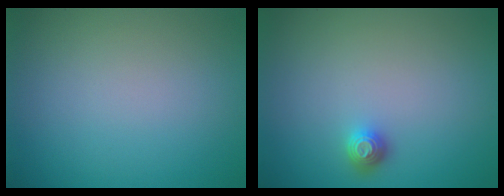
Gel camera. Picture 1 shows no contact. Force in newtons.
{"total": 1.2, "press": 1.1, "slide": 0.4}